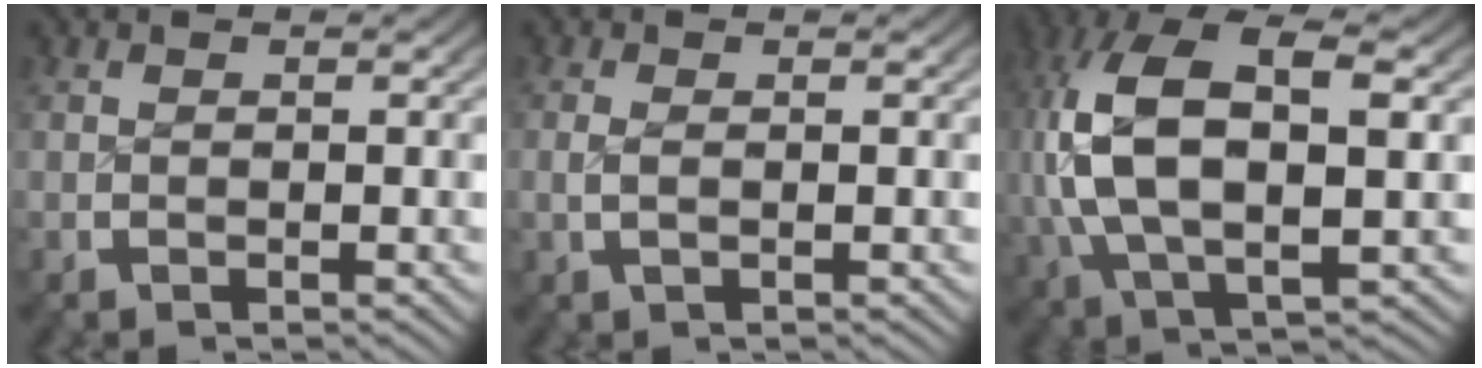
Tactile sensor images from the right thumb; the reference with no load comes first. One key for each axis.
{"total": 1.1, "fx": 0.0, "fy": 0.5, "fz": 1.0, "tx": -0.032, "ty": -0.007, "tz": 0.004}
{"total": 11.8, "fx": 0.9, "fy": 6.5, "fz": 9.8, "tx": -0.242, "ty": -0.030, "tz": 0.036}